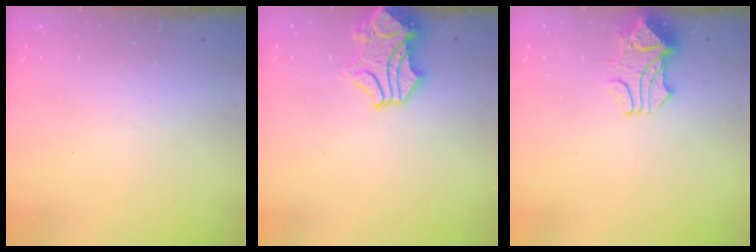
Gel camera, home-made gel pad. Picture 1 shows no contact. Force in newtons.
{"total": 2.2, "press": 1.8, "slide": 1.3}
{"total": 1.8, "press": 1.3, "slide": 1.1}